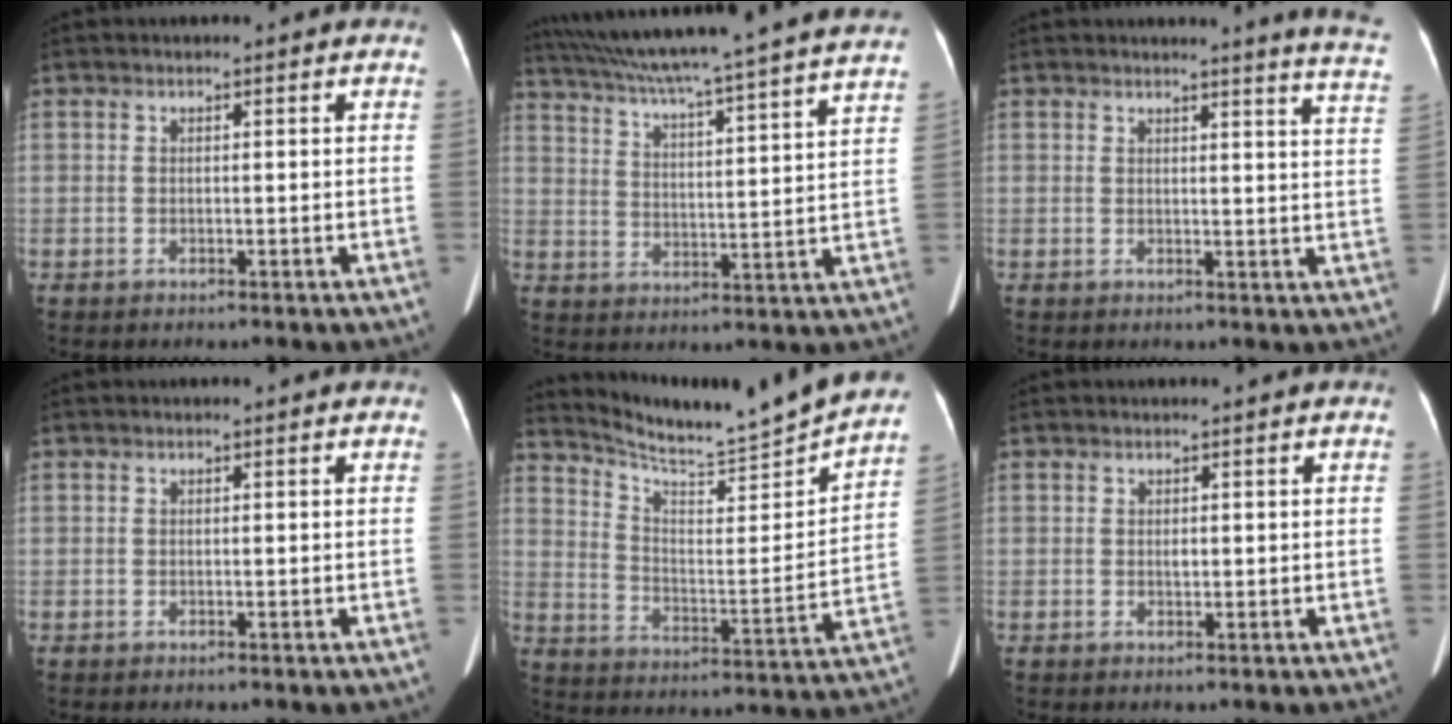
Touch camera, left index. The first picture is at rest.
{"total": 27.4, "force": [24.3, -1.1, 12.5], "torque": [-0.212, -0.025, 0.328]}
{"total": 8.9, "force": [8.3, -1.2, 3.0], "torque": [-0.028, -0.070, 0.064]}
{"total": 0.0}
{"total": 20.1, "force": [18.9, -1.0, 6.8], "torque": [-0.124, -0.064, 0.274]}
{"total": 0.6, "force": [0.2, 0.4, 0.4], "torque": [-0.006, 0.004, 0.005]}